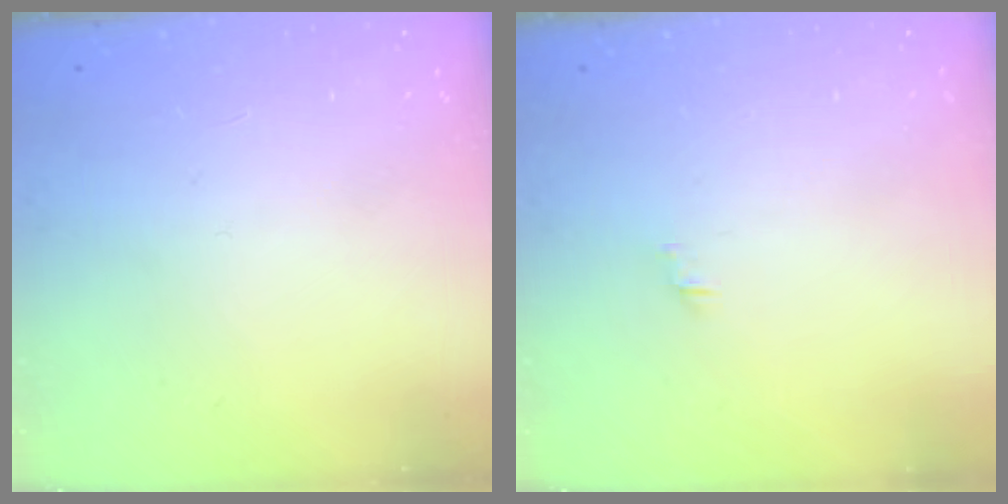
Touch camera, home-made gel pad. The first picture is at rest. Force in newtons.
{"total": 0.0}